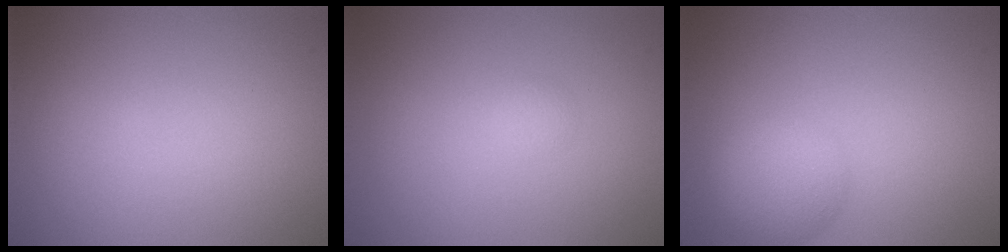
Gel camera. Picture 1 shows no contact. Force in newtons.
{"total": 0.7, "press": 0.7, "slide": 0.0}
{"total": 3.9, "press": 3.9, "slide": 0.1}